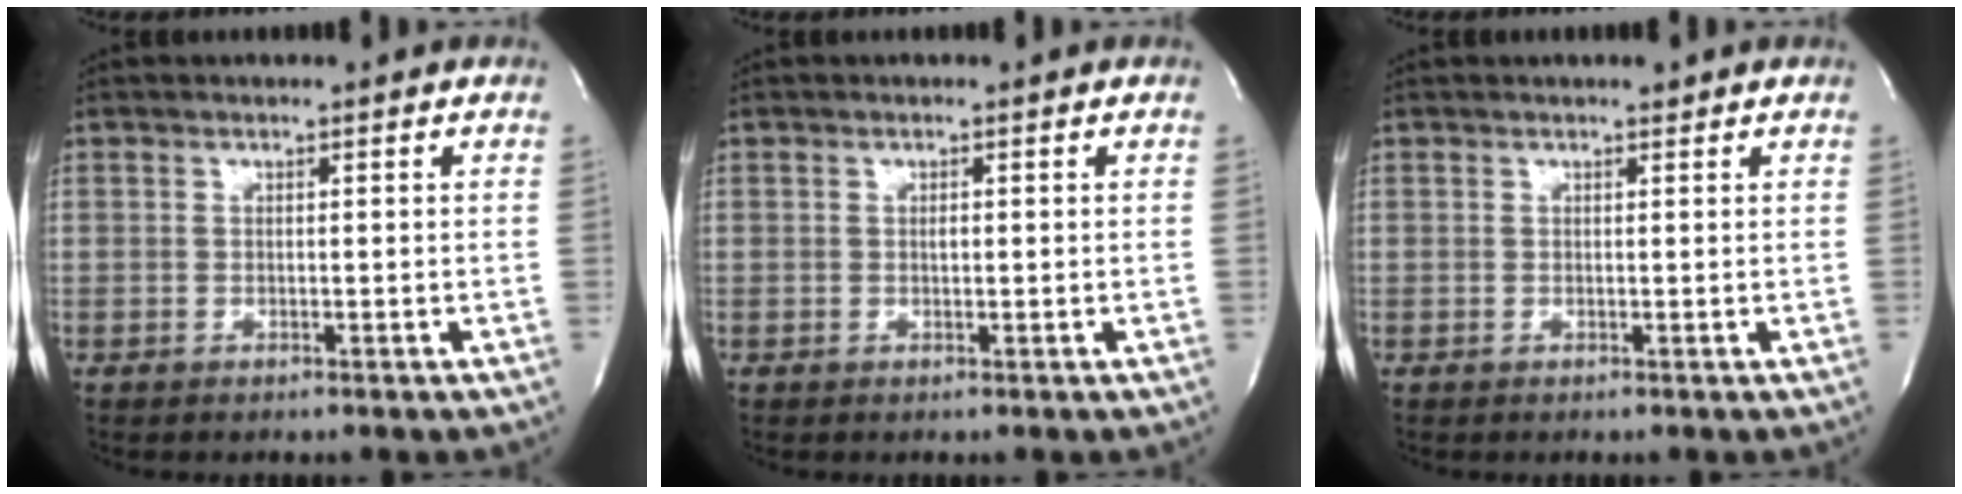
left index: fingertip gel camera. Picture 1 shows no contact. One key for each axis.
{"total": 0.7, "fx": 0.2, "fy": 0.3, "fz": 0.5, "tx": -0.012, "ty": 0.000, "tz": 0.002}
{"total": 0.7, "fx": 0.7, "fy": 0.2, "fz": 0.3, "tx": -0.012, "ty": -0.003, "tz": 0.010}